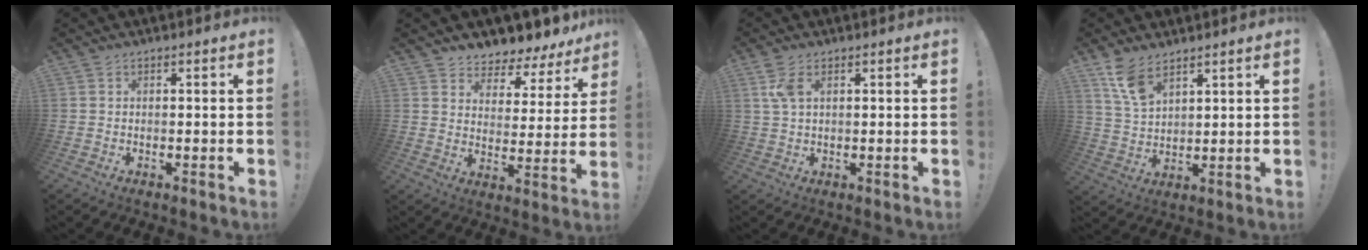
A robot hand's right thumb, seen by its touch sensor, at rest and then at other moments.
{"total": 5.4, "force": [4.6, 2.6, 1.0], "torque": [-0.012, -0.057, 0.083]}
{"total": 4.7, "force": [2.0, 2.0, 3.8], "torque": [-0.075, -0.004, 0.034]}
{"total": 8.3, "force": [6.0, 3.5, 4.6], "torque": [-0.083, -0.030, 0.114]}